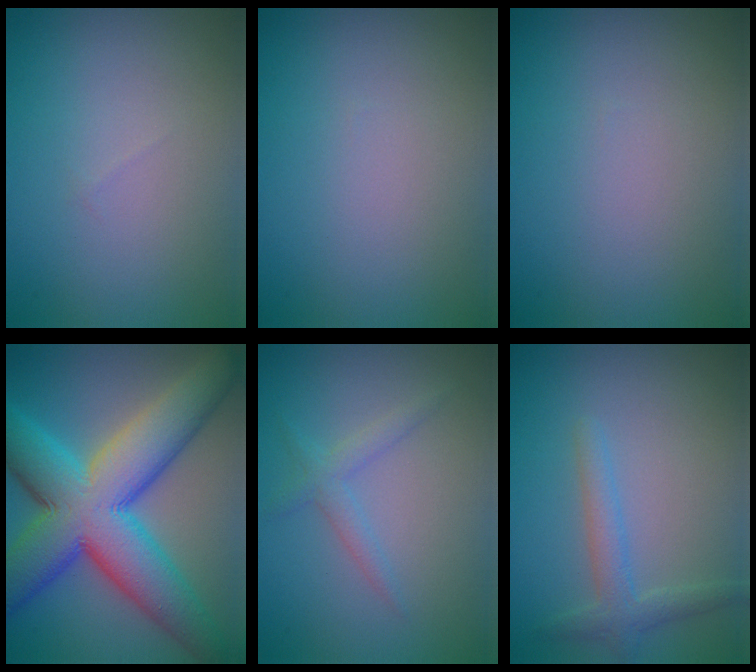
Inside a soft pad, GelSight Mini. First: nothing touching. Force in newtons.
{"total": 0.0}
{"total": 0.0}
{"total": 13.1, "press": 13.1, "slide": 0.2}
{"total": 1.6, "press": 1.6, "slide": 0.1}
{"total": 2.3, "press": 2.3, "slide": 0.2}